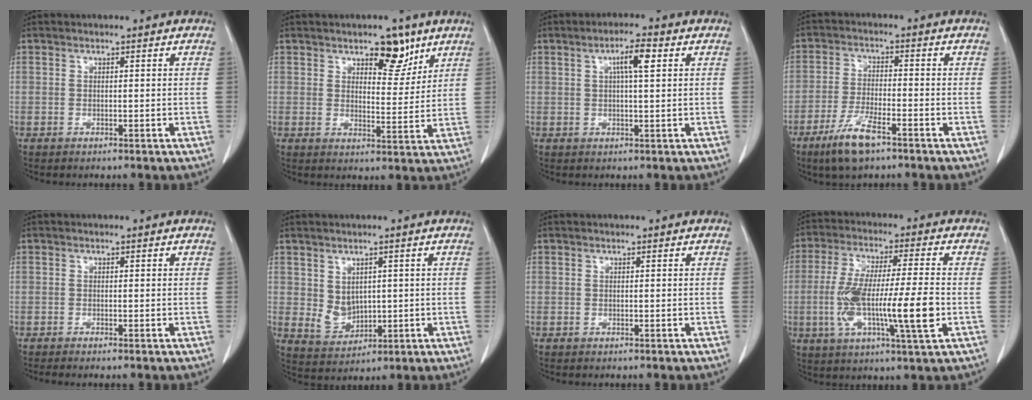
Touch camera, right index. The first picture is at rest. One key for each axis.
{"total": 6.3, "fx": 4.2, "fy": 2.7, "fz": 3.8, "tx": -0.047, "ty": -0.003, "tz": 0.061}
{"total": 4.3, "fx": 1.4, "fy": 0.5, "fz": 4.1, "tx": -0.073, "ty": 0.006, "tz": 0.024}
{"total": 7.5, "fx": -4.9, "fy": 1.5, "fz": 5.5, "tx": -0.115, "ty": -0.012, "tz": -0.089}
{"total": 1.1, "fx": -0.8, "fy": -0.1, "fz": 0.6, "tx": -0.013, "ty": -0.002, "tz": -0.016}
{"total": 4.5, "fx": 0.7, "fy": 3.4, "fz": 2.7, "tx": -0.053, "ty": 0.000, "tz": 0.033}
{"total": 0.0}
{"total": 14.6, "fx": -2.7, "fy": 1.0, "fz": 14.4, "tx": -0.273, "ty": -0.005, "tz": -0.048}